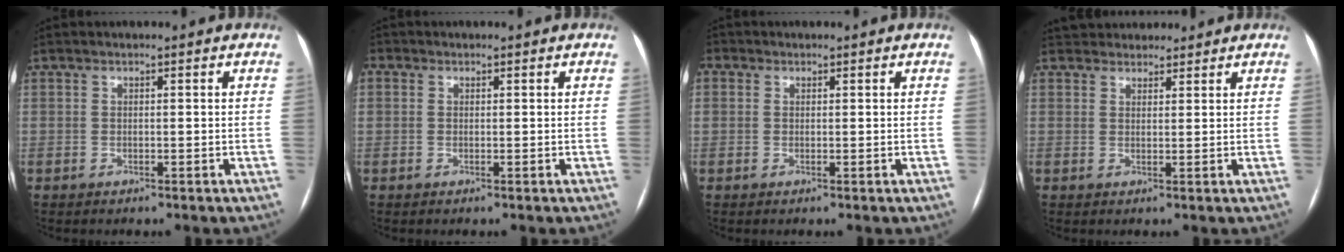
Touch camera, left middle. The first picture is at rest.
{"total": 1.1, "force": [0.3, 1.0, 0.4], "torque": [-0.013, 0.004, 0.008]}
{"total": 2.0, "force": [0.7, 1.8, 0.6], "torque": [-0.019, 0.009, 0.015]}
{"total": 6.6, "force": [6.0, 2.6, 1.1], "torque": [-0.002, 0.030, 0.085]}